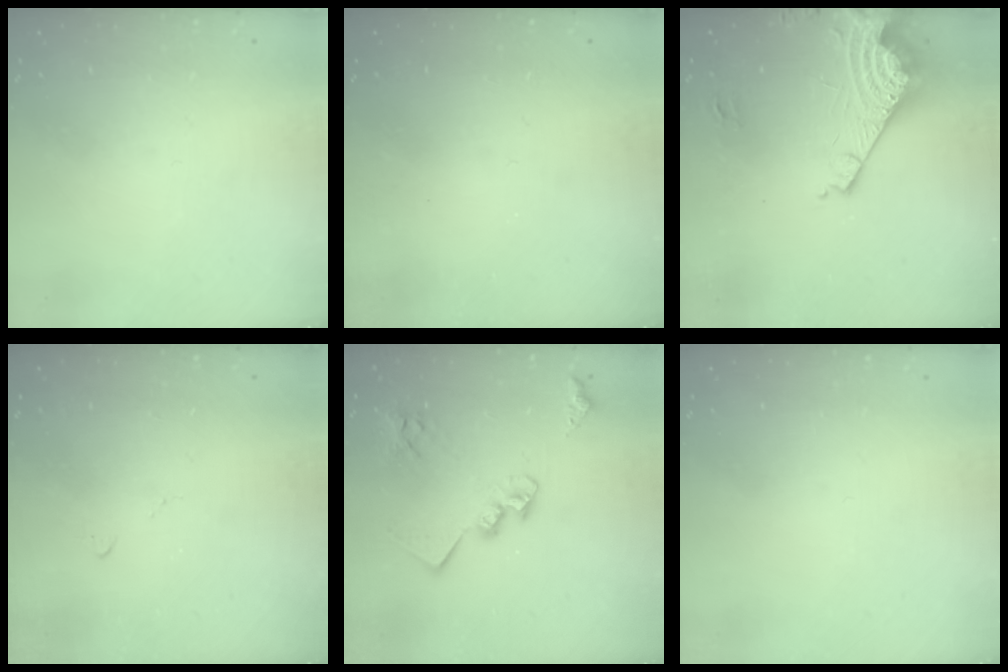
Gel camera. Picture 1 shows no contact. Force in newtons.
{"total": 1.3, "press": 1.2, "slide": 0.2}
{"total": 14.9, "press": 14.7, "slide": 2.1}
{"total": 4.7, "press": 4.6, "slide": 0.7}
{"total": 17.5, "press": 17.4, "slide": 1.2}
{"total": 0.0}